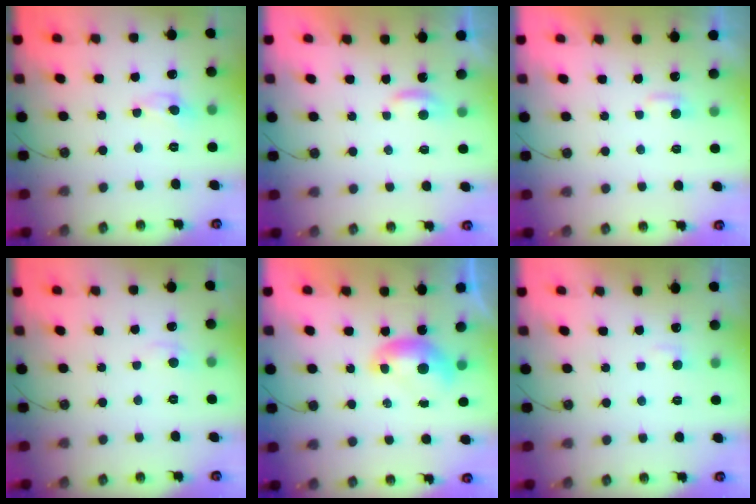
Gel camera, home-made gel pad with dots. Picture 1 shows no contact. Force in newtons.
{"total": 2.3, "press": 2.3, "slide": 0.4}
{"total": 2.7, "press": 2.7, "slide": 0.4}
{"total": 0.6, "press": 0.6, "slide": 0.2}
{"total": 0.0}
{"total": 2.5, "press": 2.4, "slide": 0.5}